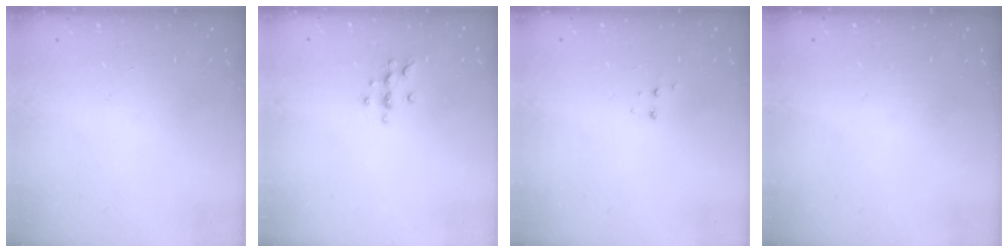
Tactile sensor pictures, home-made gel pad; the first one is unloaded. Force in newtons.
{"total": 6.3, "press": 6.2, "slide": 0.7}
{"total": 5.2, "press": 5.2, "slide": 0.3}
{"total": 0.0}